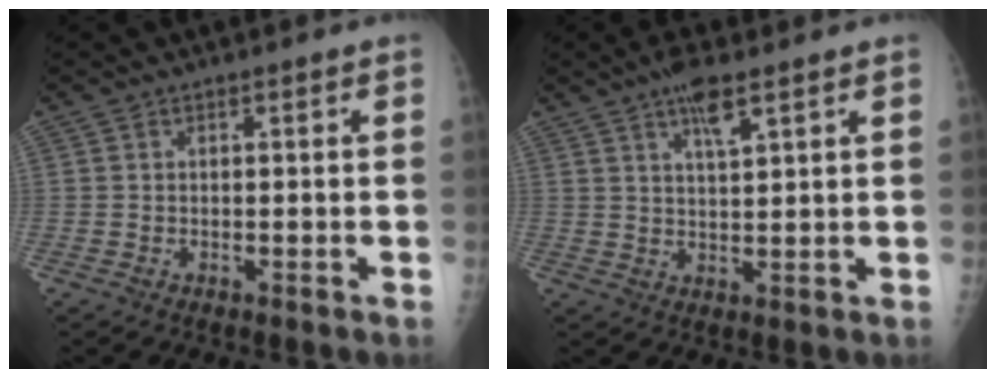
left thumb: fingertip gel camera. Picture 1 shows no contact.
{"total": 5.6, "force": [3.4, 1.3, 4.2], "torque": [-0.073, -0.013, 0.060]}